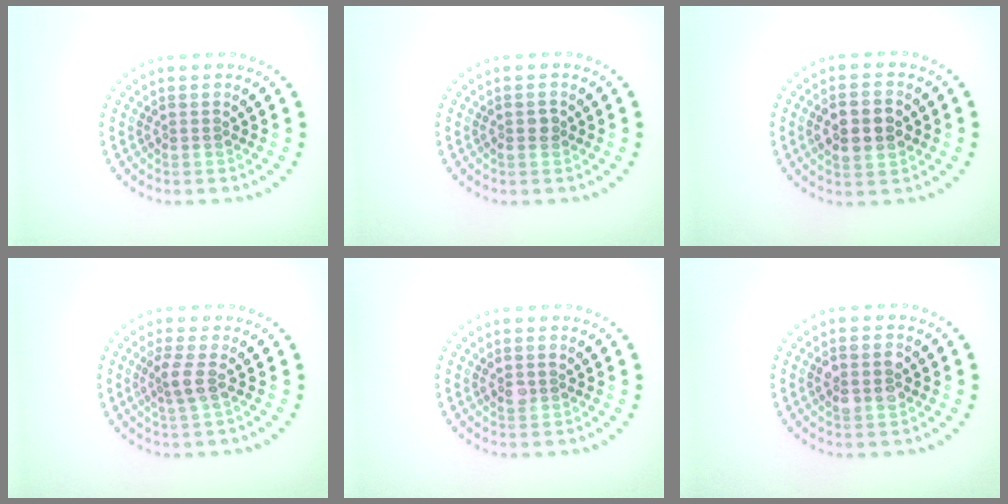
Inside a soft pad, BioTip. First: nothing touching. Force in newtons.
{"total": 1.0, "press": 1.0, "slide": 0.1}
{"total": 4.3, "press": 4.3, "slide": 0.1}
{"total": 1.9, "press": 1.5, "slide": 1.2}
{"total": 0.9, "press": 0.8, "slide": 0.5}
{"total": 2.5, "press": 2.5, "slide": 0.3}